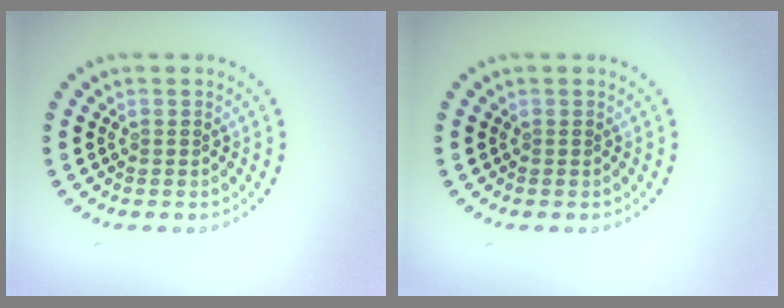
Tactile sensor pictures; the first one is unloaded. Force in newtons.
{"total": 0.0}